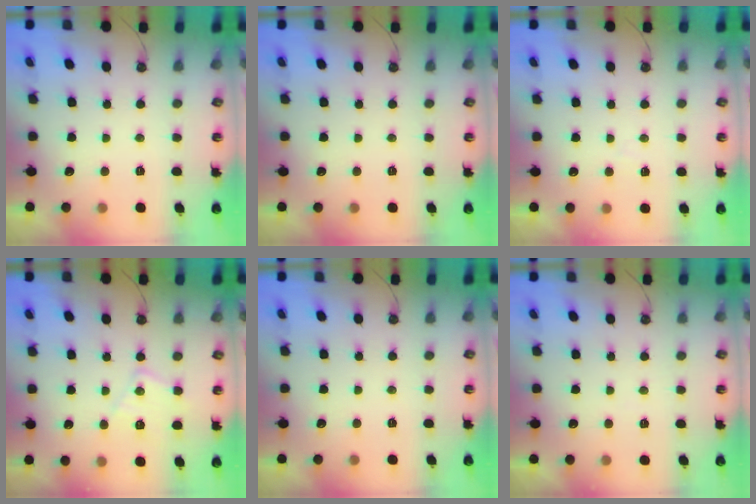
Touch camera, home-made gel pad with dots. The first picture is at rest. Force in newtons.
{"total": 0.0}
{"total": 3.8, "press": 3.8, "slide": 0.5}
{"total": 9.6, "press": 9.6, "slide": 0.6}
{"total": 0.0}
{"total": 2.3, "press": 2.2, "slide": 0.4}